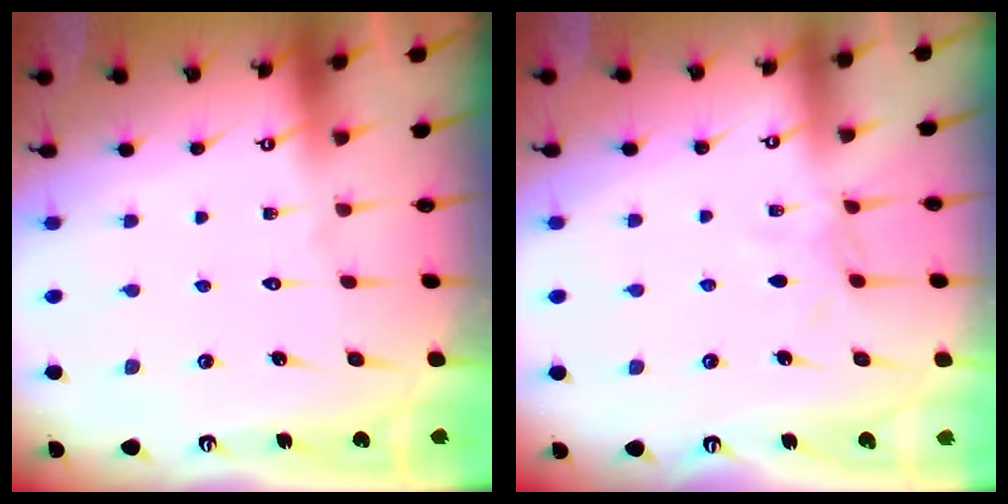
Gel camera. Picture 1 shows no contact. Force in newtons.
{"total": 4.7, "press": 4.7, "slide": 0.5}